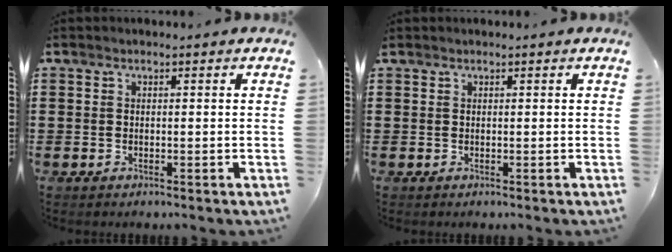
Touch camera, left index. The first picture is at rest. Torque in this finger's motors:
{"motor_torque": [1.66, 0.48, 0.00, 0.00]}